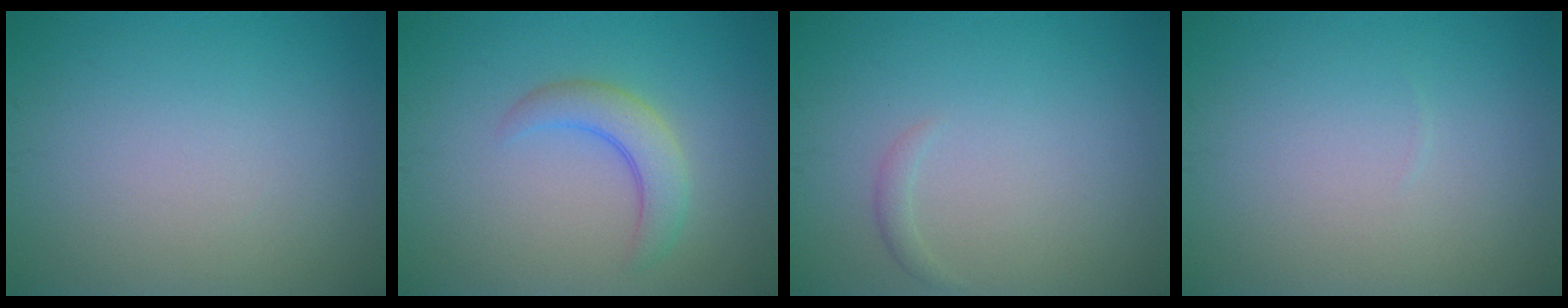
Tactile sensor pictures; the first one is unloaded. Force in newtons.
{"total": 3.2, "press": 3.2, "slide": 0.3}
{"total": 0.7, "press": 0.7, "slide": 0.0}
{"total": 0.0}